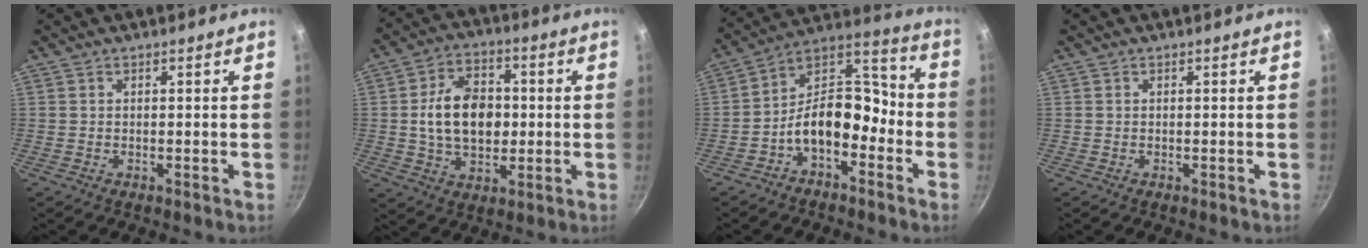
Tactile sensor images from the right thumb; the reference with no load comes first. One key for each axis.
{"total": 13.6, "fx": 0.3, "fy": 9.4, "fz": 9.8, "tx": -0.134, "ty": 0.012, "tz": 0.003}
{"total": 13.4, "fx": -5.2, "fy": 8.1, "fz": 9.2, "tx": -0.112, "ty": 0.078, "tz": -0.105}
{"total": 0.0}